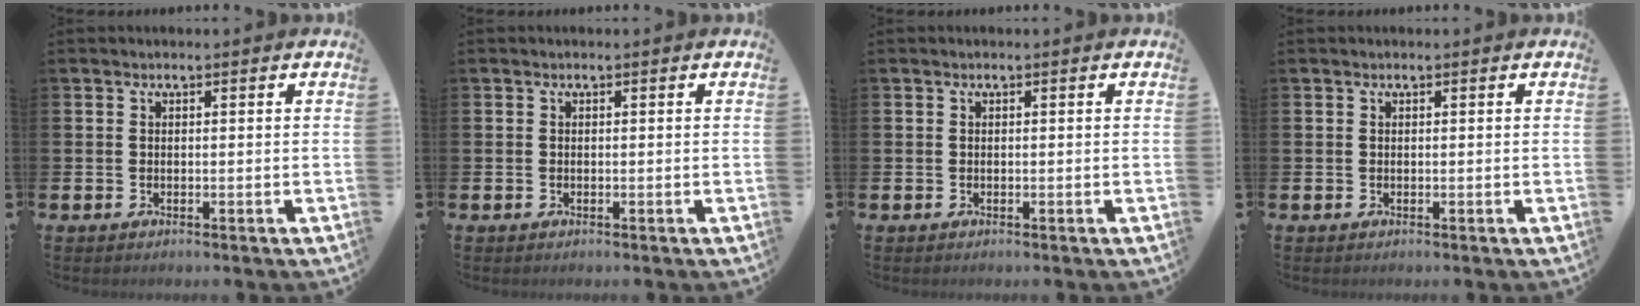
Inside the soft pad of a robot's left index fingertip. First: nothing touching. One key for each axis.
{"total": 0.0}
{"total": 0.0}
{"total": 0.0}